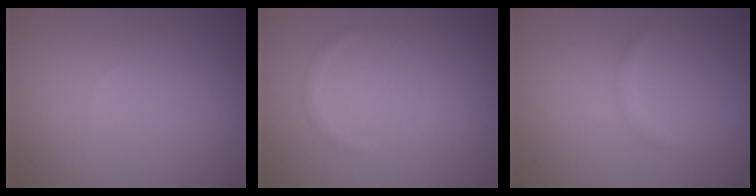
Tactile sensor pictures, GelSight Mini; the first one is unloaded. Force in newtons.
{"total": 0.7, "press": 0.7, "slide": 0.0}
{"total": 0.7, "press": 0.7, "slide": 0.1}